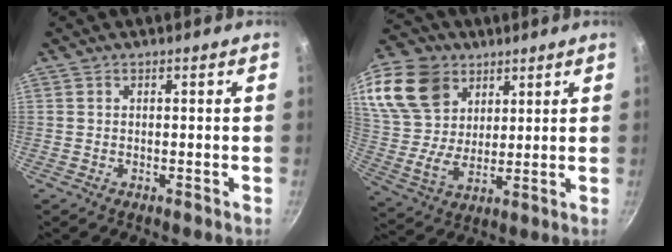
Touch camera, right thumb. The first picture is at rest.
{"total": 19.6, "force": [10.2, 13.6, 9.7], "torque": [-0.196, -0.017, 0.197]}